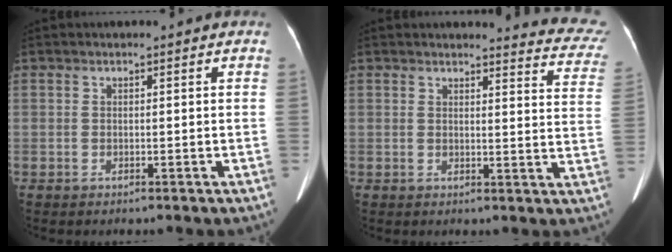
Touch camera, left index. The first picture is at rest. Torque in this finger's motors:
{"motor_torque": [-0.32, -0.80, -0.15, 0.00]}